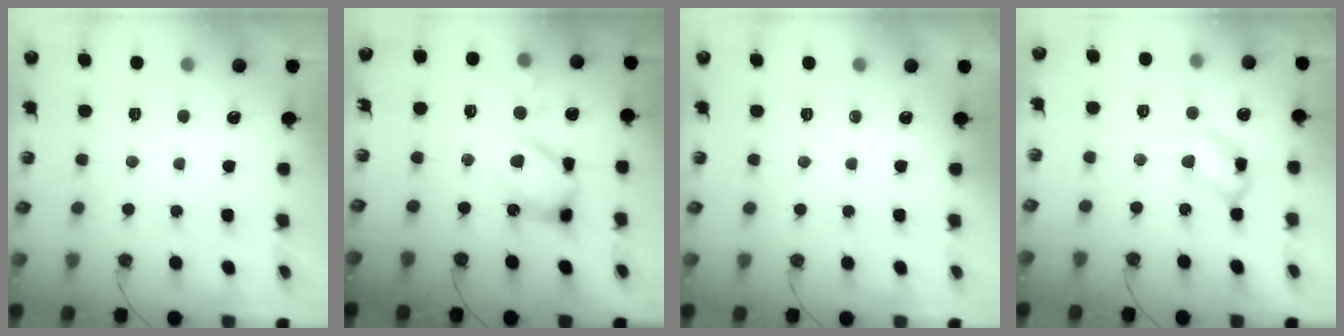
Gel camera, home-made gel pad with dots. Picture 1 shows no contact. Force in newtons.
{"total": 14.6, "press": 14.5, "slide": 1.6}
{"total": 0.0}
{"total": 12.7, "press": 12.7, "slide": 1.0}